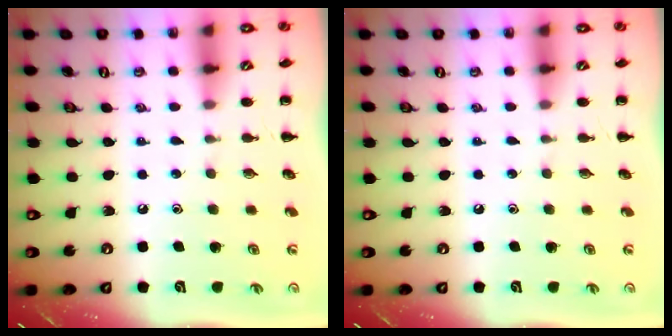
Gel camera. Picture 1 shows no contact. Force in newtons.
{"total": 0.0}